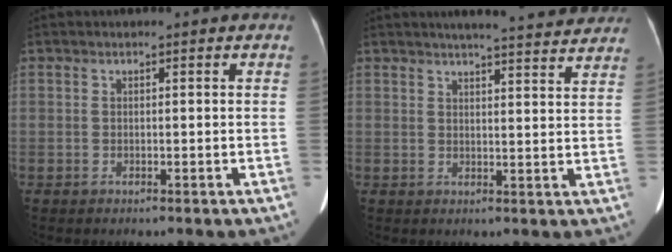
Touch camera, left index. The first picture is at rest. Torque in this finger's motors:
{"motor_torque": [0.39, -0.58, 0.03, 0.06]}